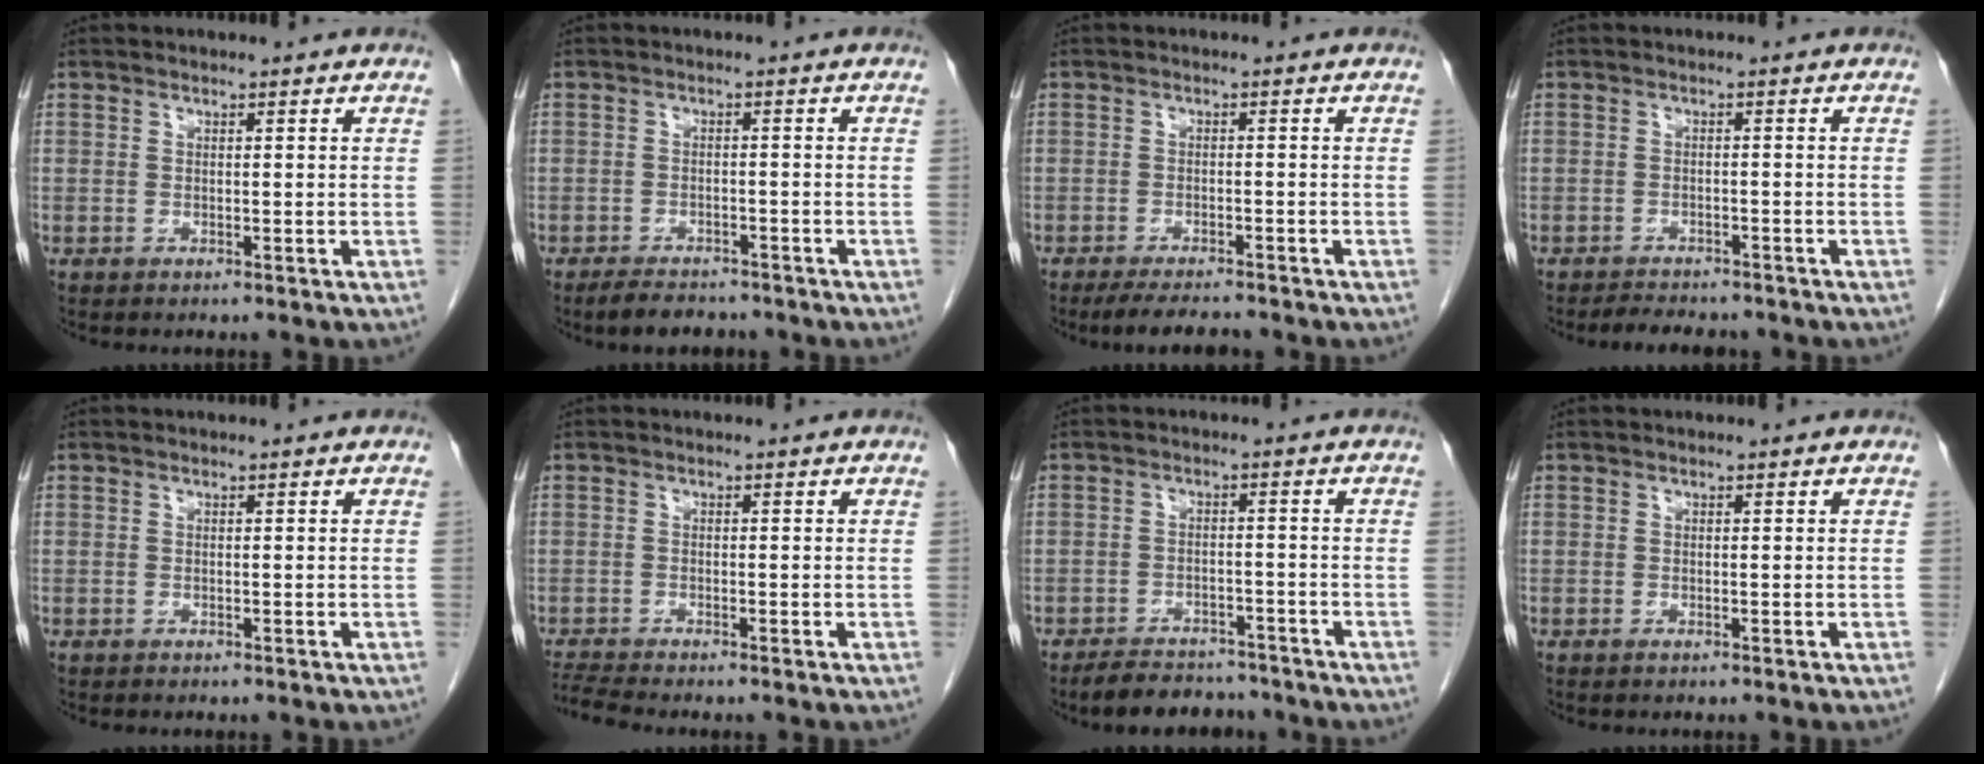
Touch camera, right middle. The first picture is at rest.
{"total": 4.8, "force": [-4.1, 1.9, 1.7], "torque": [-0.032, -0.004, -0.061]}
{"total": 5.2, "force": [-4.7, 0.7, 2.2], "torque": [-0.037, -0.014, -0.077]}
{"total": 4.8, "force": [-4.4, 1.3, 1.5], "torque": [-0.026, -0.008, -0.064]}
{"total": 0.0}
{"total": 2.8, "force": [-2.6, -1.0, 0.5], "torque": [-0.022, -0.018, -0.054]}
{"total": 7.9, "force": [-7.0, 2.9, 2.1], "torque": [-0.025, 0.000, -0.102]}
{"total": 0.0}